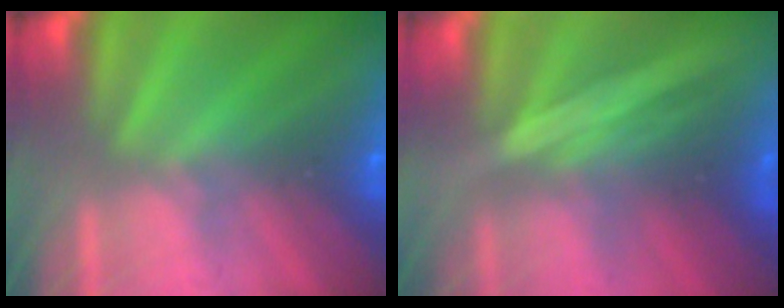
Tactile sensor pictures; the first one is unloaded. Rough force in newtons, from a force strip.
{"total": 1.5}